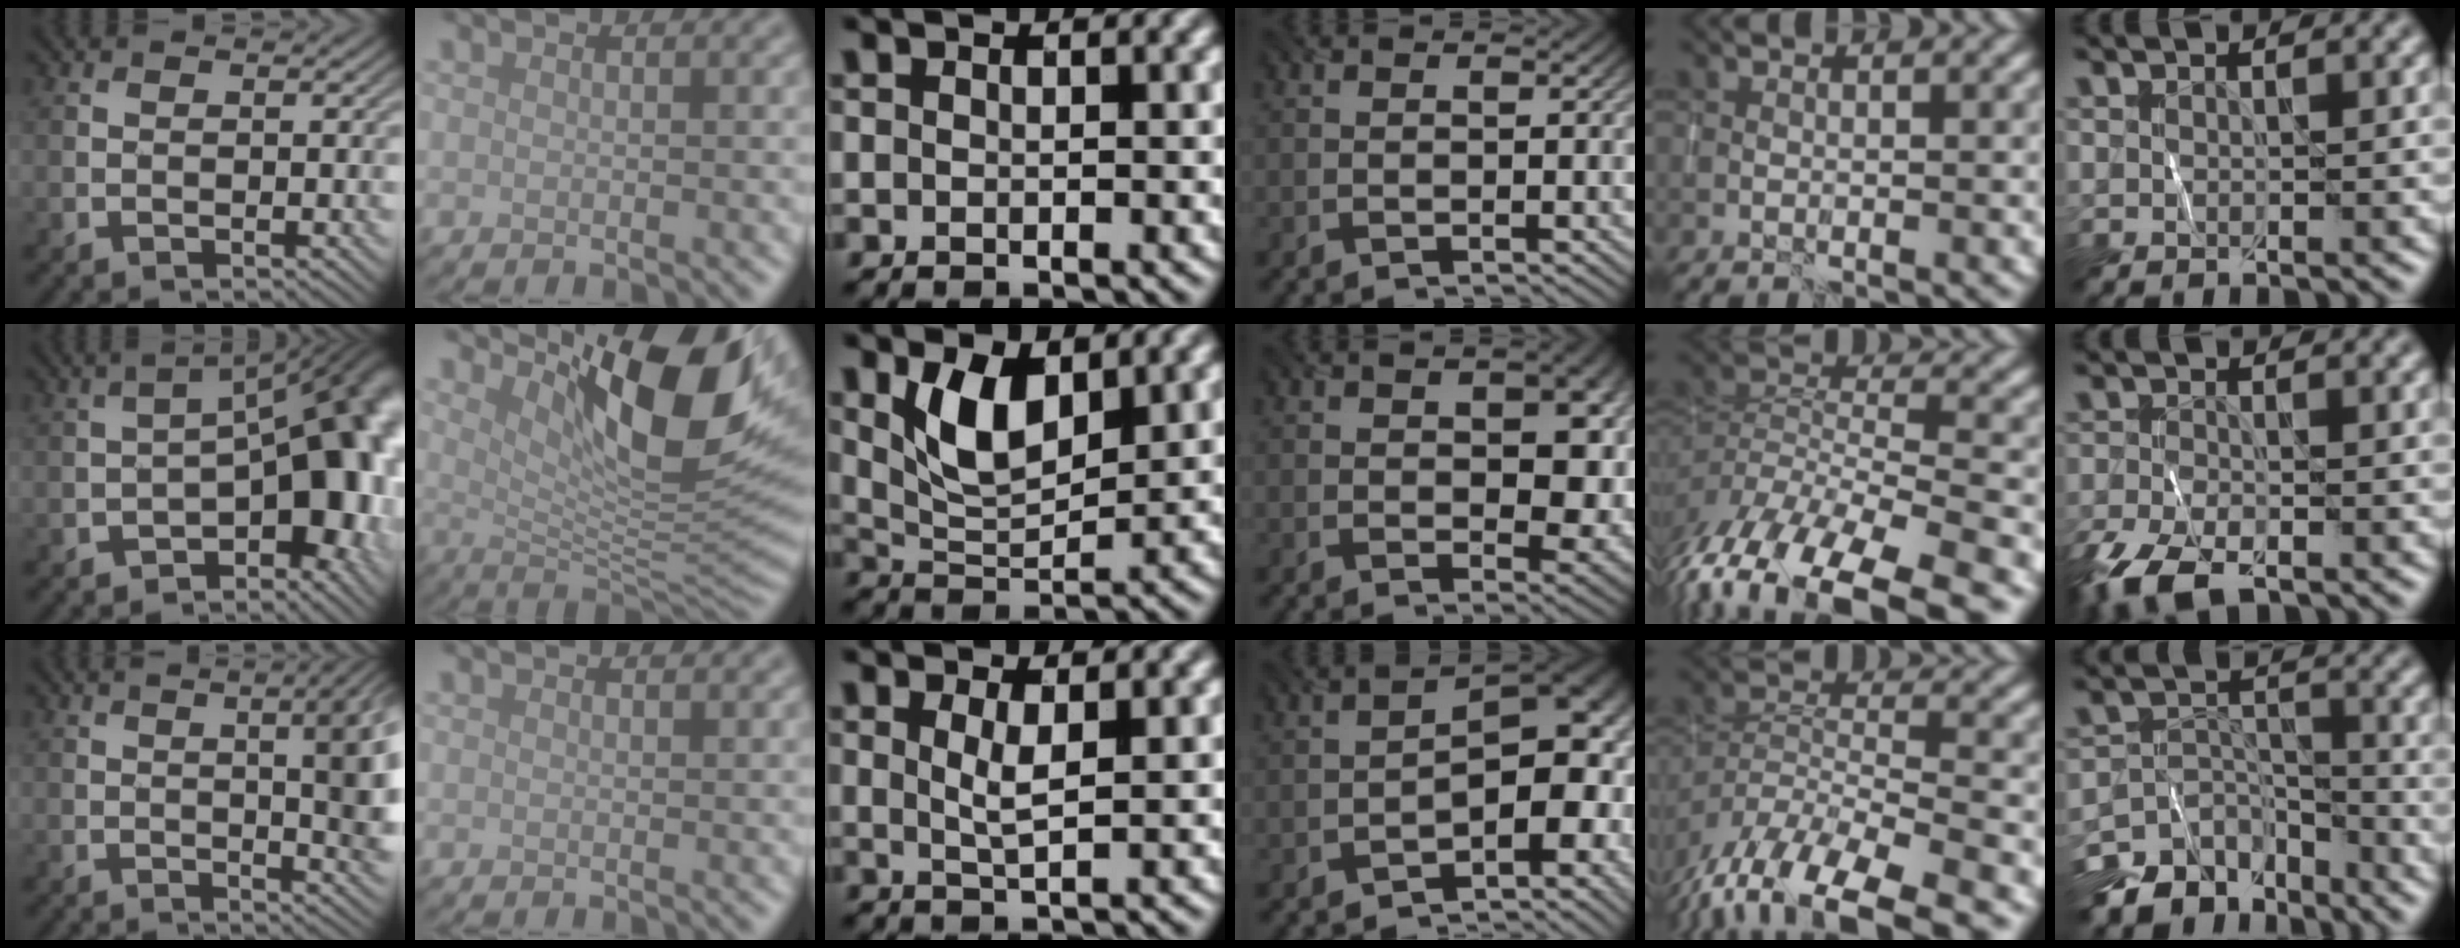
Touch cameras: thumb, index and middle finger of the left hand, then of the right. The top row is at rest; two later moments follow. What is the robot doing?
{"motion": "wrap", "object": "ribbon"}